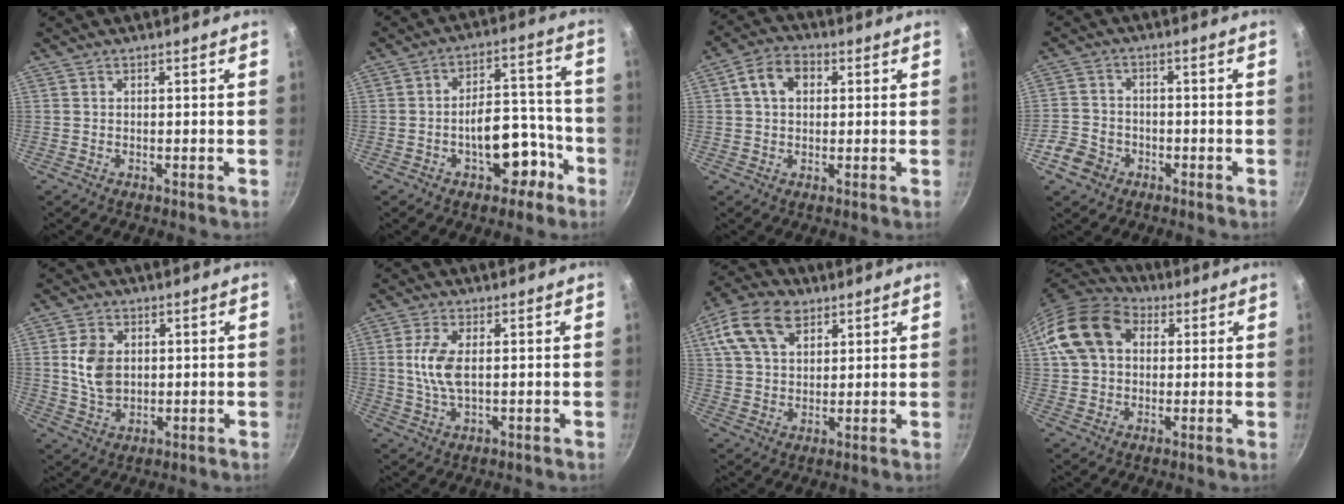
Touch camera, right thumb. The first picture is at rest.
{"total": 12.0, "force": [-5.2, 7.0, 8.2], "torque": [-0.068, 0.069, -0.061]}
{"total": 7.1, "force": [1.7, 5.2, 4.6], "torque": [-0.062, 0.013, 0.020]}
{"total": 6.2, "force": [-3.0, 5.0, 2.2], "torque": [-0.029, 0.029, -0.058]}
{"total": 7.9, "force": [1.2, 5.6, 5.4], "torque": [-0.089, -0.009, 0.026]}
{"total": 6.8, "force": [0.7, 3.1, 6.0], "torque": [-0.126, 0.000, 0.014]}
{"total": 12.8, "force": [6.1, 8.0, 7.9], "torque": [-0.135, 0.002, 0.105]}
{"total": 15.4, "force": [3.8, 11.5, 9.5], "torque": [-0.162, 0.024, 0.052]}